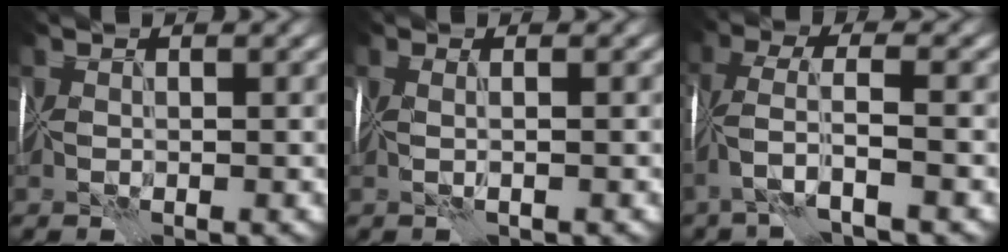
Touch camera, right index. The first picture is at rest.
{"total": 1.4, "force": [0.4, 0.4, 1.3], "torque": [-0.015, 0.004, -0.007]}
{"total": 3.9, "force": [-1.8, 0.6, 3.4], "torque": [-0.073, 0.010, -0.044]}